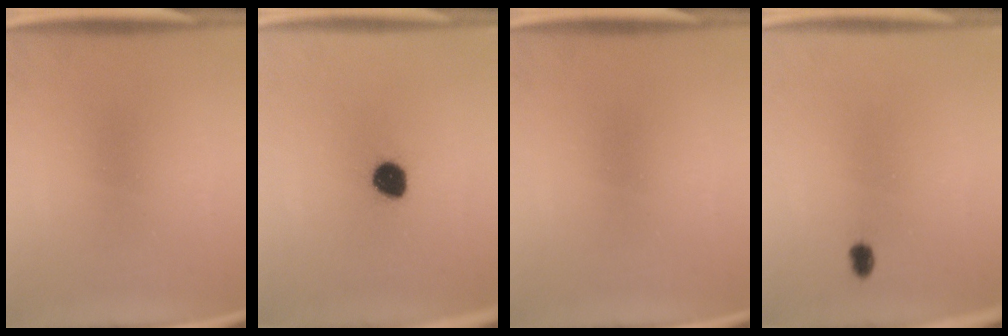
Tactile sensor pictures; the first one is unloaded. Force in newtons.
{"total": 7.6}
{"total": 0.0}
{"total": 1.9}